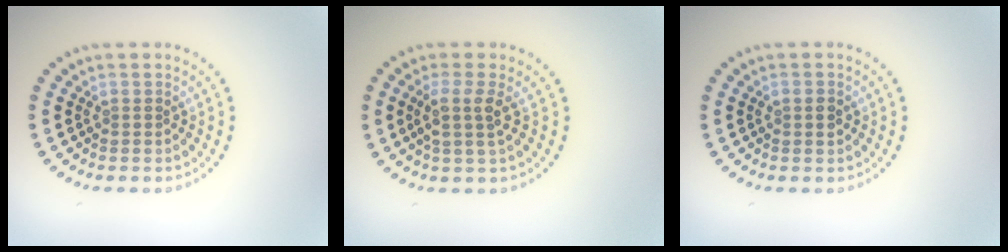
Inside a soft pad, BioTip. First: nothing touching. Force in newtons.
{"total": 2.5, "press": 2.0, "slide": 1.5}
{"total": 1.4, "press": 1.4, "slide": 0.2}